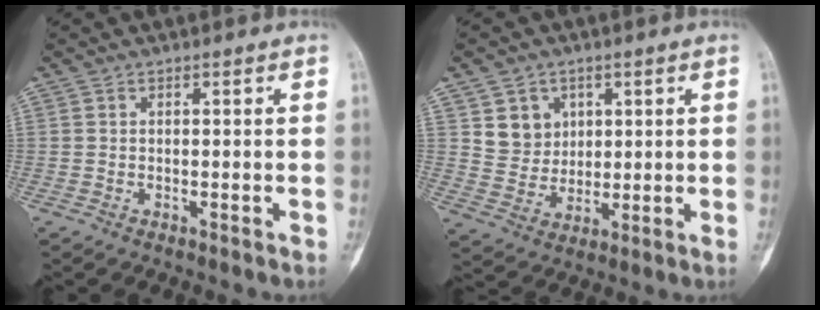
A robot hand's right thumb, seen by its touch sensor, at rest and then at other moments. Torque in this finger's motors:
{"motor_torque": [0.02, -0.06, -0.20, -0.53, 0.03]}